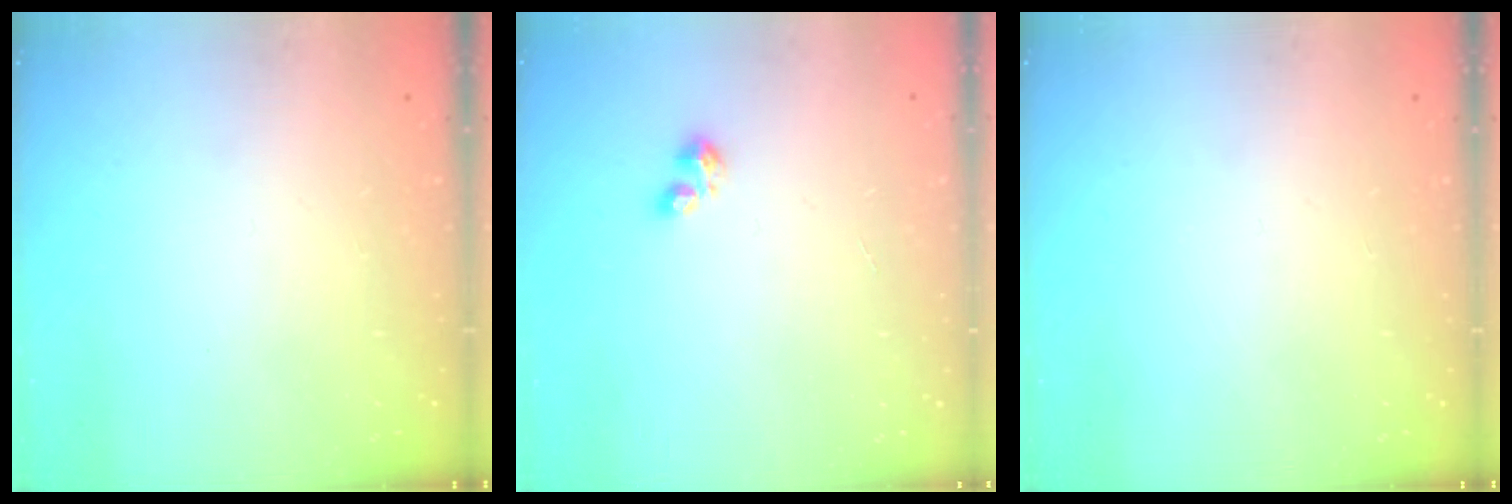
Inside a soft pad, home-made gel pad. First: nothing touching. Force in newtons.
{"total": 2.8, "press": 2.8, "slide": 0.5}
{"total": 0.0}